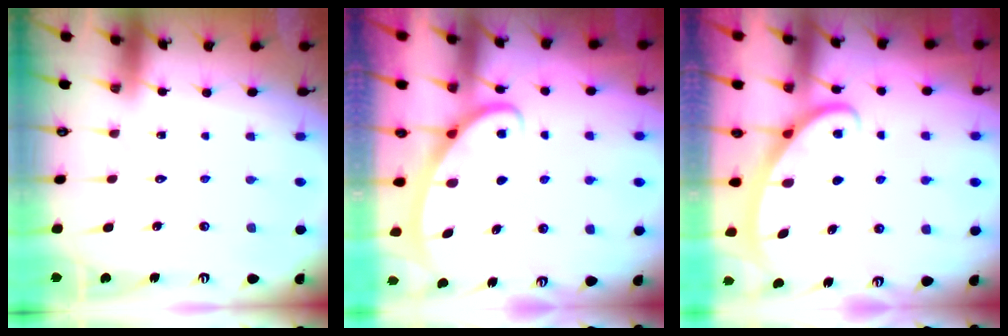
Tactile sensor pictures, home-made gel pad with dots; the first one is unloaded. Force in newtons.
{"total": 2.9, "press": 2.9, "slide": 0.4}
{"total": 2.9, "press": 2.9, "slide": 0.3}